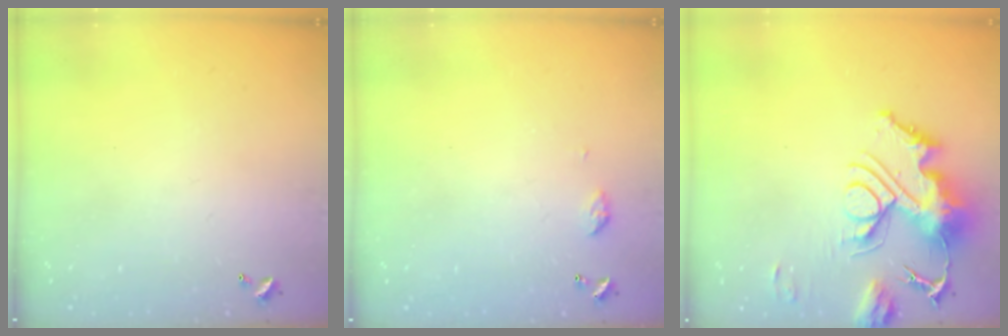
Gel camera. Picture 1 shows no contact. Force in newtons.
{"total": 4.6, "press": 4.5, "slide": 0.6}
{"total": 15.1, "press": 15.0, "slide": 1.8}